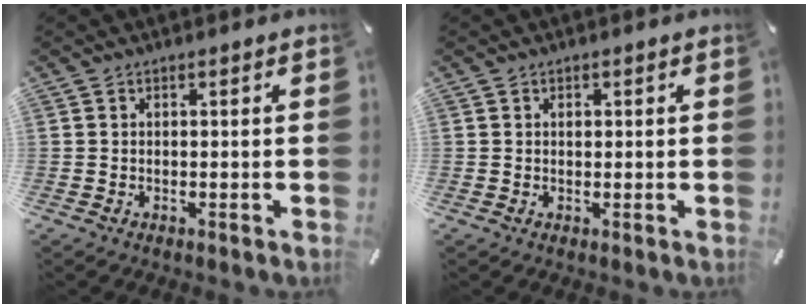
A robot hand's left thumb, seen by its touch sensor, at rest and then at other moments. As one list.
[{"total": 0.7, "force": [0.2, 0.6, 0.4], "torque": [0.000, -0.003, 0.002]}]